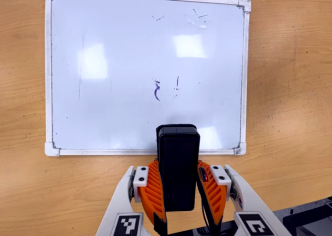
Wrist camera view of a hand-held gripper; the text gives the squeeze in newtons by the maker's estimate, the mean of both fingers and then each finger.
{"total": 6.4, "left": 5.8, "right": 7.1}